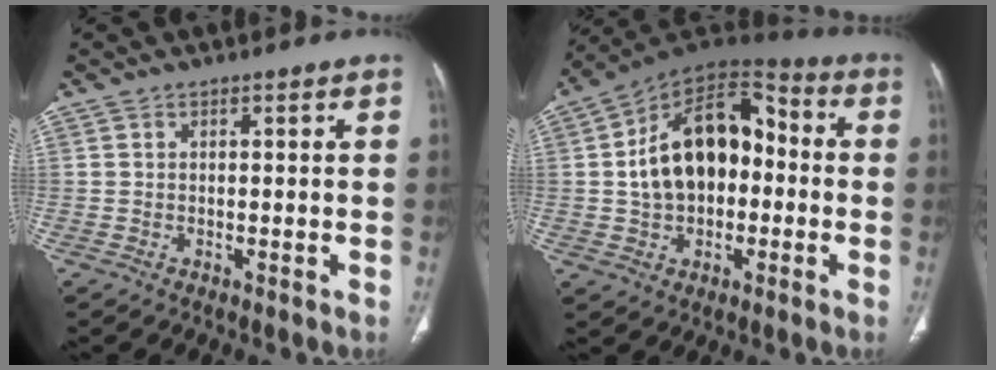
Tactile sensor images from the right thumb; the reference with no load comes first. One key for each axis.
{"total": 18.9, "fx": 0.1, "fy": 12.4, "fz": 14.2, "tx": -0.202, "ty": 0.041, "tz": -0.005}